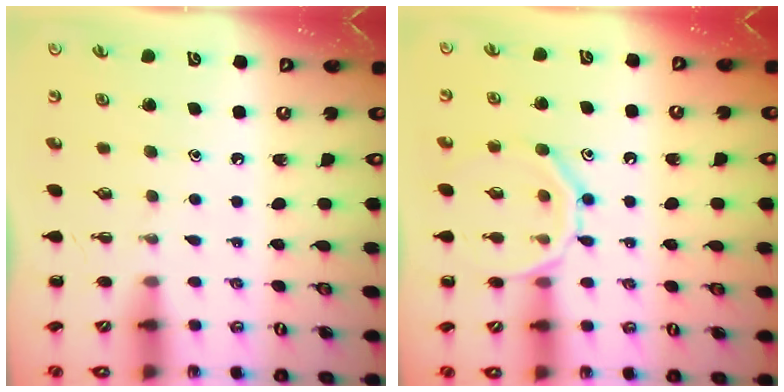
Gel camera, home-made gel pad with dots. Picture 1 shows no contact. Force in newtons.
{"total": 12.9, "press": 12.9, "slide": 1.3}